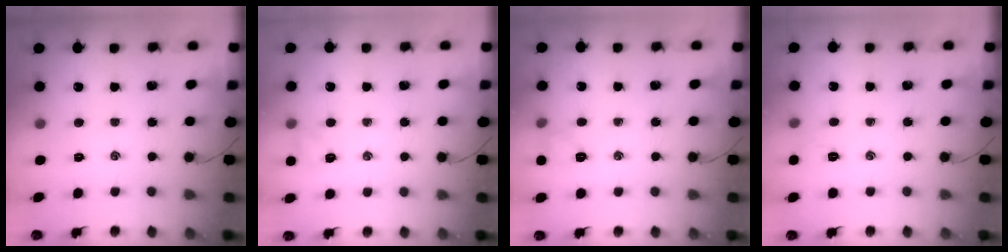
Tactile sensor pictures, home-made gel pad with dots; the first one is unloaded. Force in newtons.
{"total": 4.5, "press": 4.4, "slide": 1.2}
{"total": 6.0, "press": 5.7, "slide": 1.7}
{"total": 4.5, "press": 4.4, "slide": 1.2}